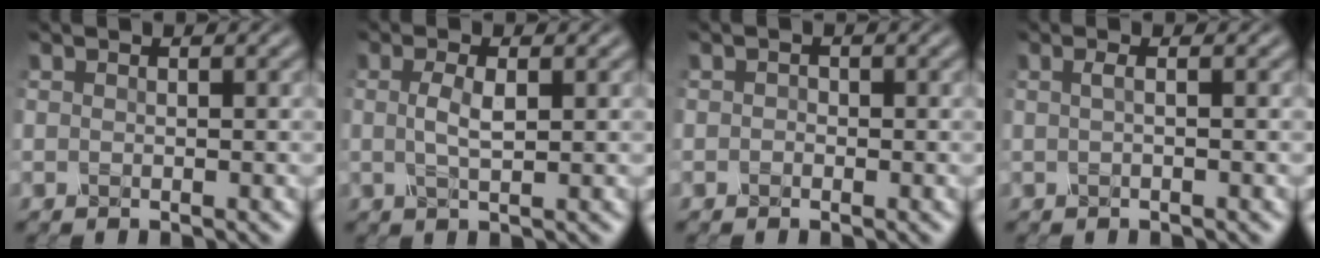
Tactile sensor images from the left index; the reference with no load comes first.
{"total": 2.0, "force": [-0.1, 0.6, 1.9], "torque": [-0.041, 0.000, -0.003]}
{"total": 0.8, "force": [-0.4, 0.6, 0.1], "torque": [0.001, 0.000, -0.012]}
{"total": 0.8, "force": [-0.3, 0.1, 0.7], "torque": [-0.015, 0.003, -0.009]}